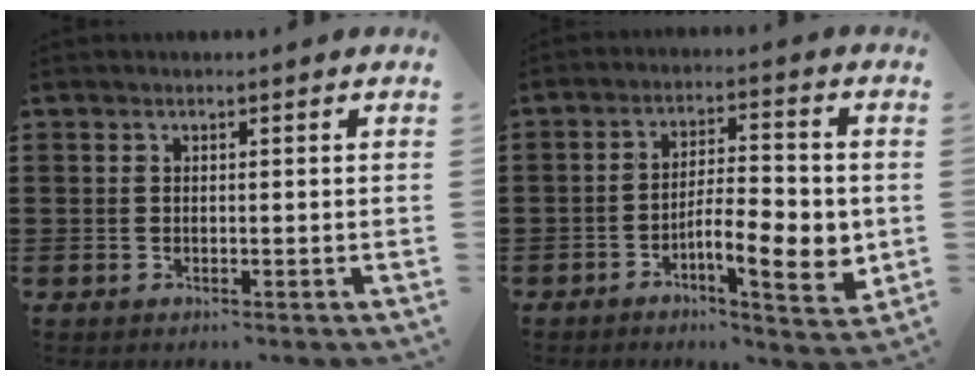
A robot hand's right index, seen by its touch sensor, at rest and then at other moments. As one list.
[{"total": 8.8, "force": [-2.6, 2.7, 8.0], "torque": [-0.124, -0.008, -0.045]}]